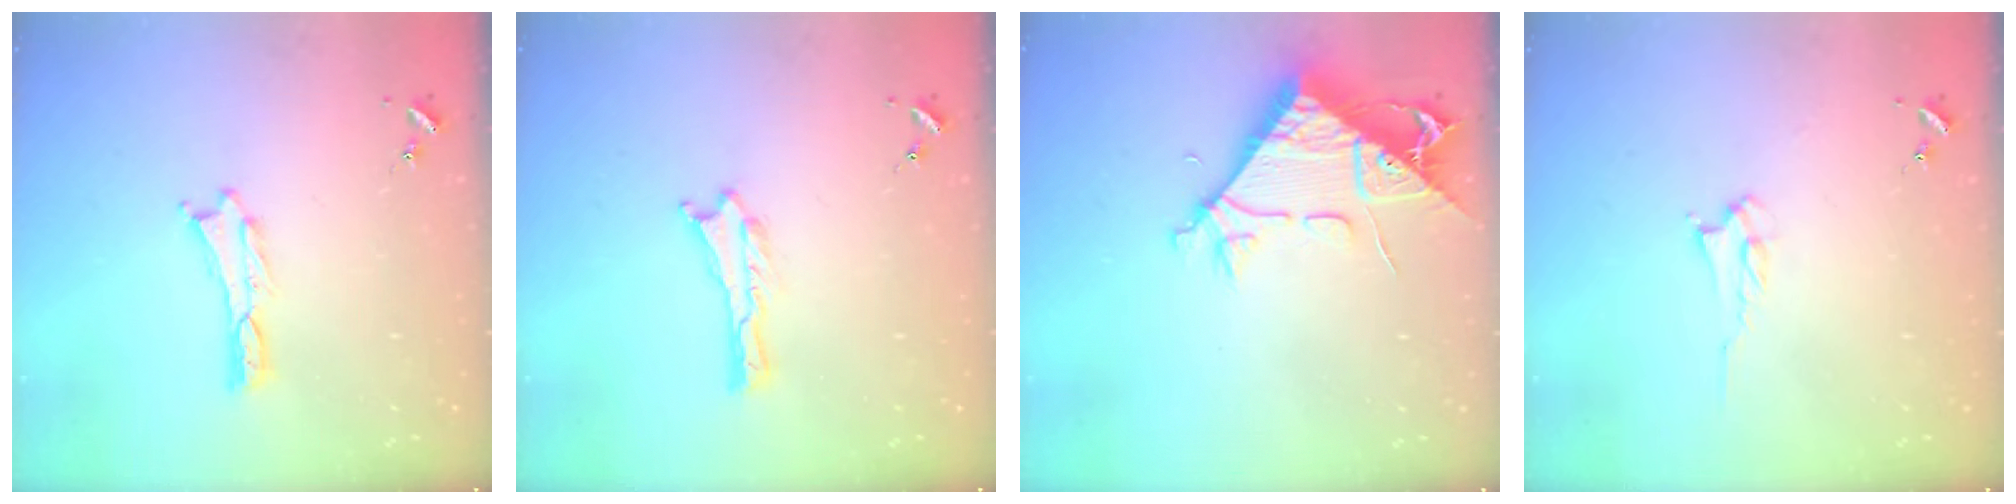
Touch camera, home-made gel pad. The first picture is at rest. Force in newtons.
{"total": 0.0}
{"total": 8.7, "press": 8.6, "slide": 1.0}
{"total": 2.0, "press": 1.9, "slide": 0.3}